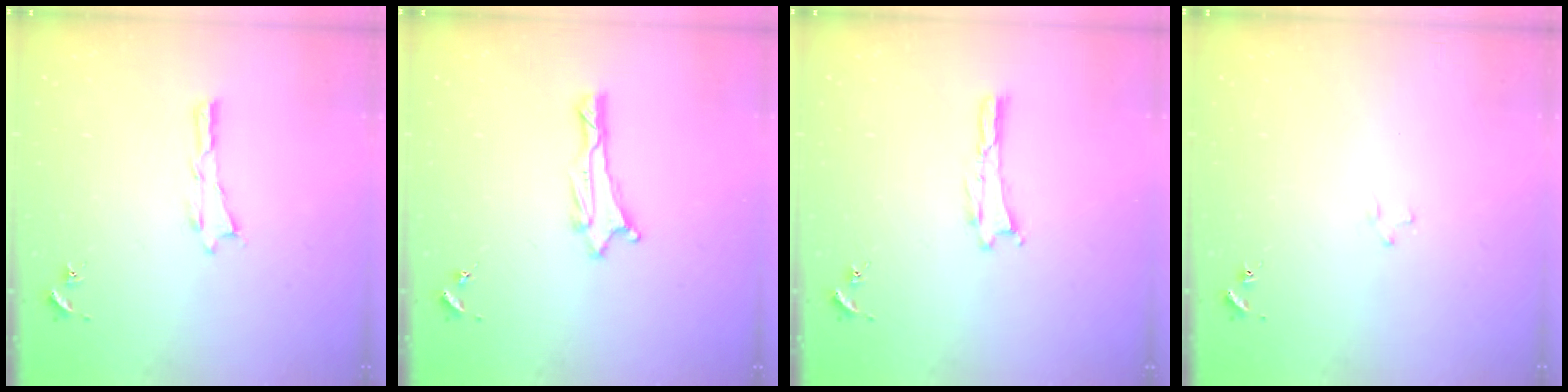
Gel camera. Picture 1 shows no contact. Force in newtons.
{"total": 1.1, "press": 1.1, "slide": 0.1}
{"total": 0.0}
{"total": 1.2, "press": 1.2, "slide": 0.2}